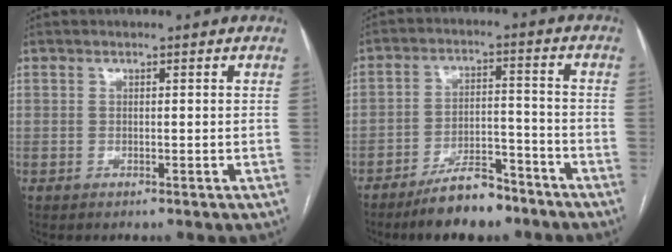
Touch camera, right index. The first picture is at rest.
{"total": 8.6, "force": [-6.8, 2.8, 4.4], "torque": [-0.072, 0.004, -0.118]}